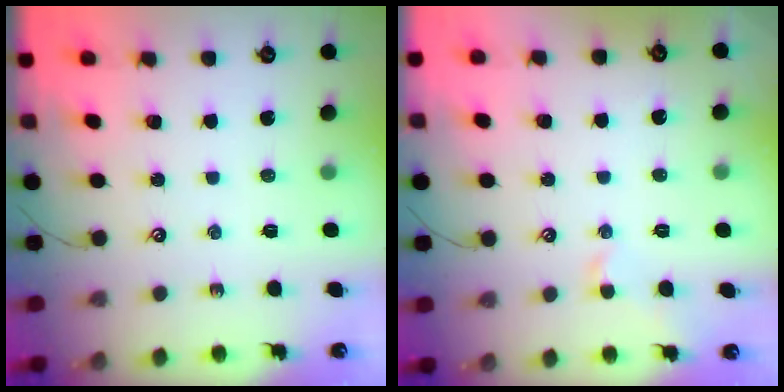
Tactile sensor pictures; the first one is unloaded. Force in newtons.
{"total": 0.7, "press": 0.4, "slide": 0.6}